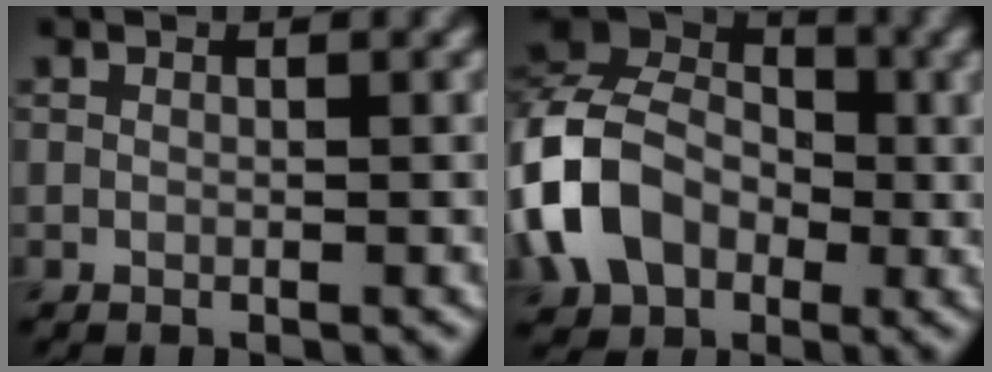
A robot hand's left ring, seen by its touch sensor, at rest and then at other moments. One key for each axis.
{"total": 10.4, "fx": -2.9, "fy": 8.0, "fz": 6.0, "tx": -0.127, "ty": -0.003, "tz": -0.069}